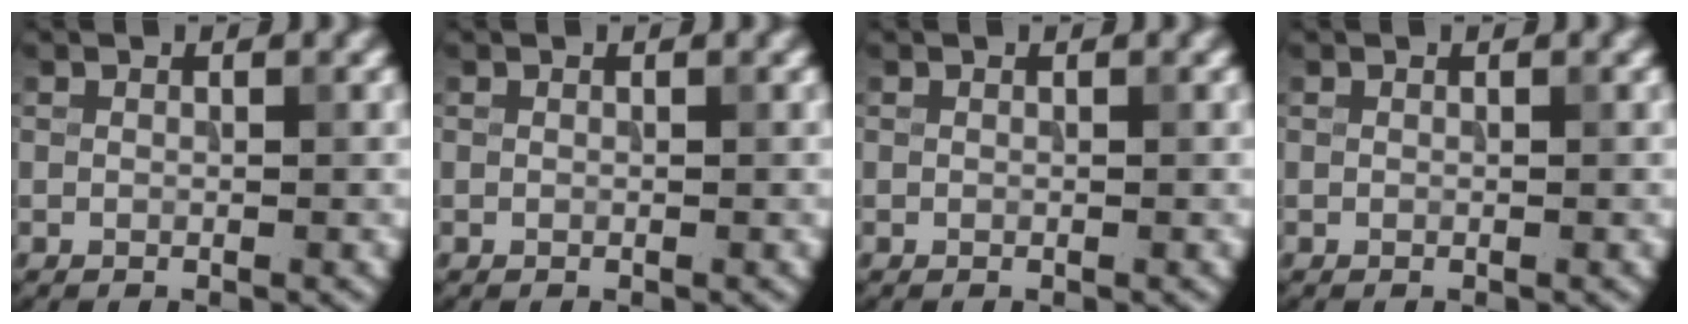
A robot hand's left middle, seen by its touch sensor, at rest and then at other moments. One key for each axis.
{"total": 0.0}
{"total": 0.0}
{"total": 0.0}